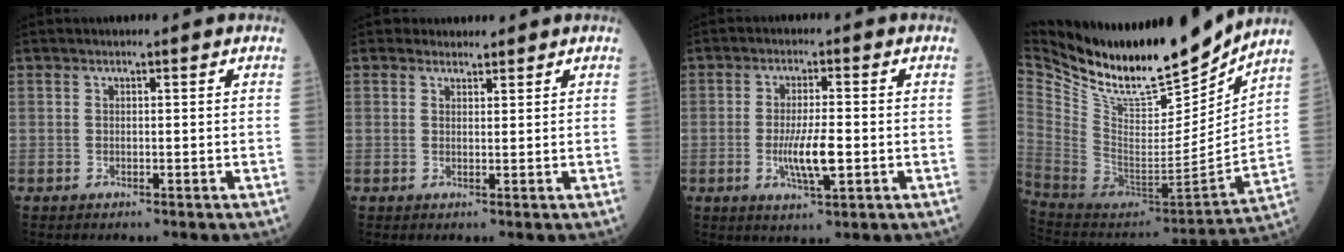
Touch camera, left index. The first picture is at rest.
{"total": 1.8, "force": [1.6, 0.8, -0.3], "torque": [0.005, 0.004, 0.022]}
{"total": 5.8, "force": [-1.1, 0.9, 5.6], "torque": [-0.114, -0.010, -0.019]}
{"total": 21.0, "force": [18.5, 4.1, 9.0], "torque": [-0.179, -0.042, 0.327]}